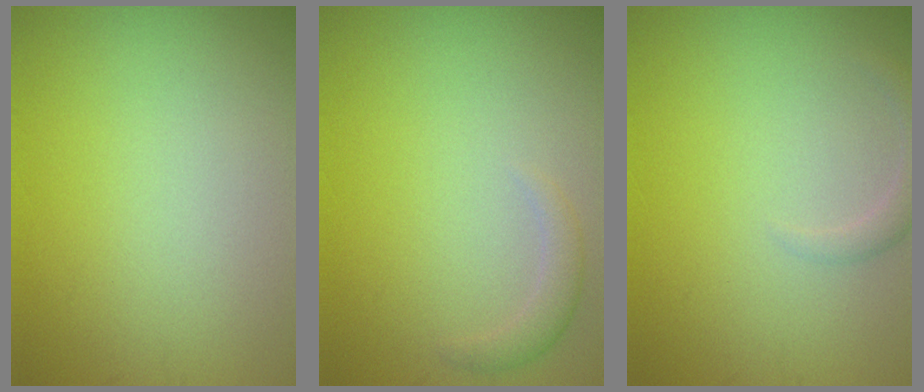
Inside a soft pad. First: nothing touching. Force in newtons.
{"total": 1.5, "press": 1.5, "slide": 0.1}
{"total": 1.4, "press": 1.4, "slide": 0.1}